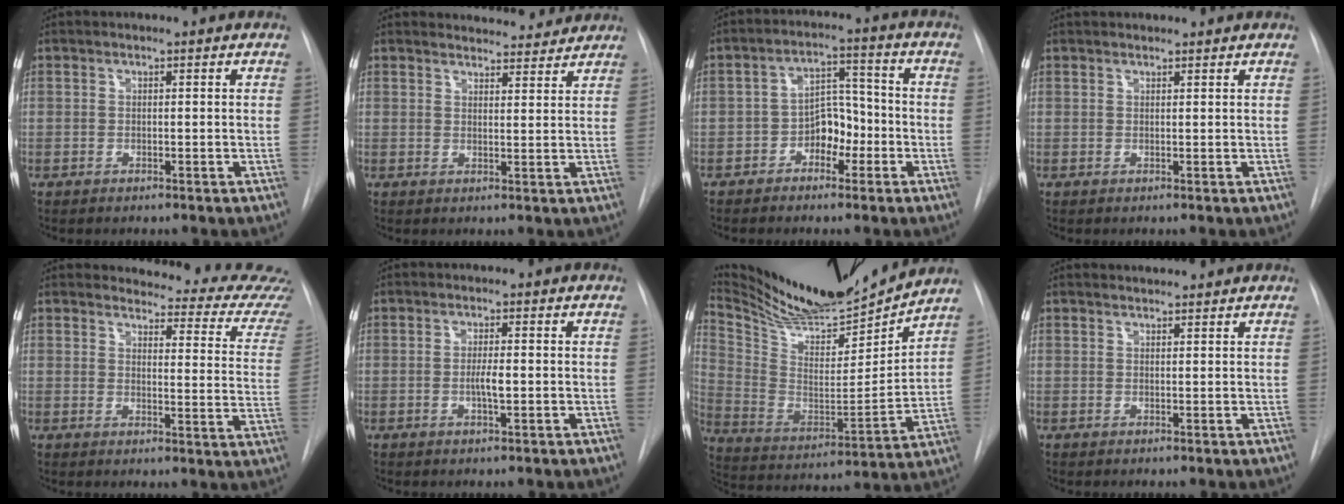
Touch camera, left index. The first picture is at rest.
{"total": 7.4, "force": [7.2, 1.8, 0.7], "torque": [0.006, 0.000, 0.078]}
{"total": 5.9, "force": [-2.9, 3.5, 3.7], "torque": [-0.056, 0.020, -0.052]}
{"total": 3.8, "force": [3.6, 0.7, 1.1], "torque": [-0.012, 0.034, 0.047]}
{"total": 16.9, "force": [16.7, 1.5, 2.4], "torque": [-0.007, -0.125, 0.158]}
{"total": 2.3, "force": [-0.6, 0.2, 2.2], "torque": [-0.043, -0.004, -0.011]}
{"total": 21.7, "force": [20.2, 2.4, 7.7], "torque": [-0.151, -0.036, 0.329]}
{"total": 2.1, "force": [2.1, 0.1, 0.1], "torque": [-0.008, 0.015, 0.033]}